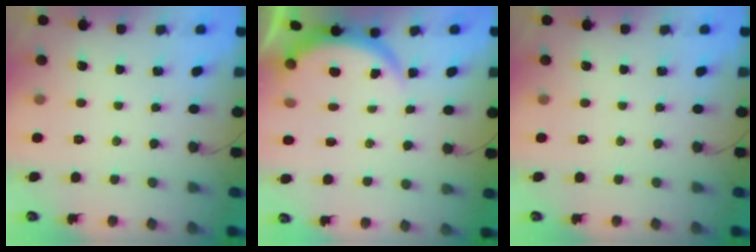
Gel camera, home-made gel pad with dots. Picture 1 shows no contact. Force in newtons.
{"total": 3.9, "press": 3.9, "slide": 0.2}
{"total": 0.0}